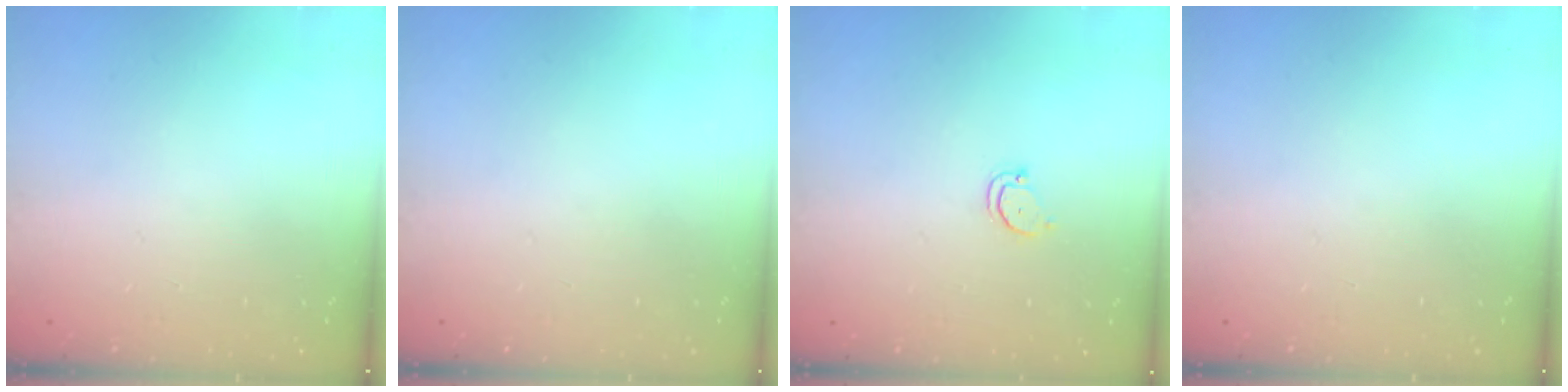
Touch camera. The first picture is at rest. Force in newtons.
{"total": 0.0}
{"total": 2.5, "press": 2.5, "slide": 0.3}
{"total": 0.0}